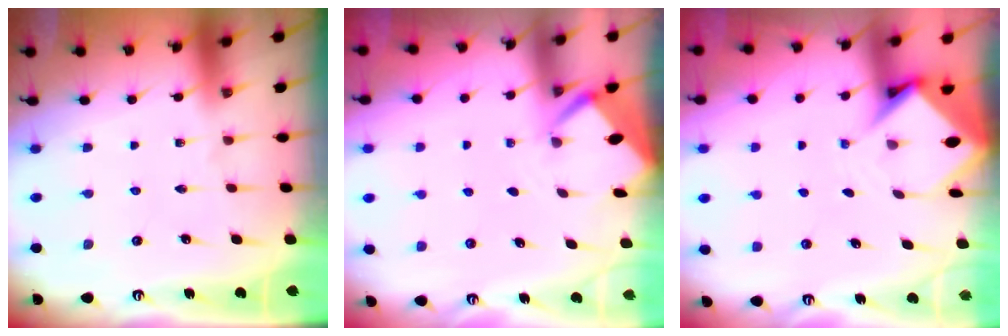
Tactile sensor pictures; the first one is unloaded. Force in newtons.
{"total": 2.3, "press": 2.3, "slide": 0.1}
{"total": 5.0, "press": 5.0, "slide": 0.3}